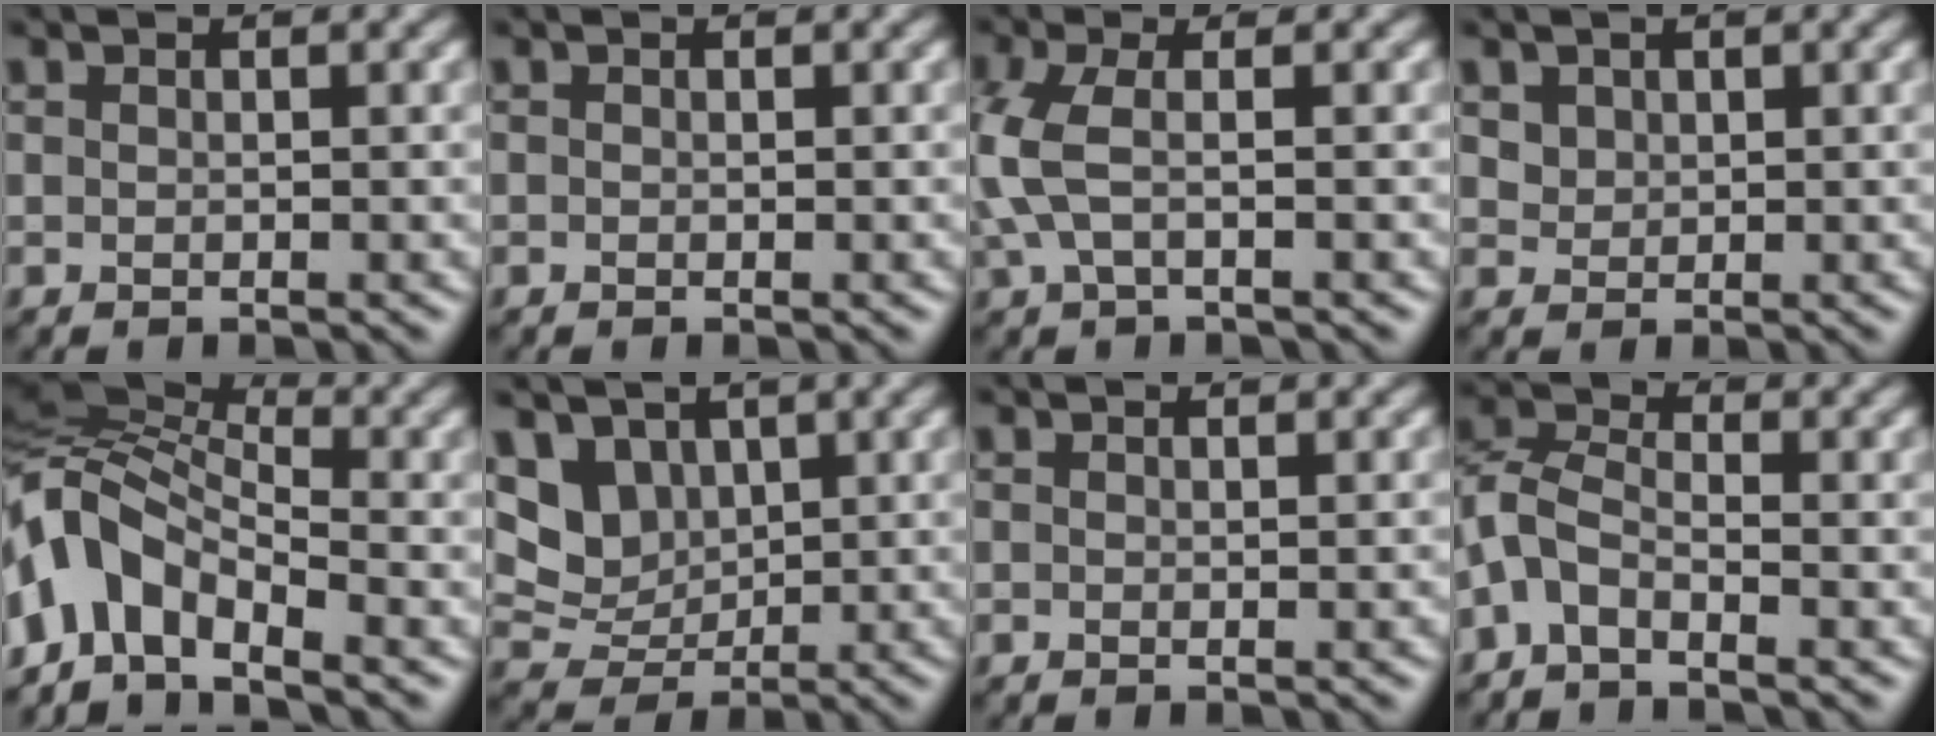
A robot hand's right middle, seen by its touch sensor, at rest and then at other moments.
{"total": 0.0}
{"total": 3.2, "force": [0.1, 1.2, 3.0], "torque": [-0.086, 0.001, 0.001]}
{"total": 1.1, "force": [0.8, 0.7, -0.2], "torque": [0.001, -0.001, 0.021]}
{"total": 8.5, "force": [-3.5, 4.8, 6.0], "torque": [-0.112, 0.023, -0.084]}
{"total": 3.9, "force": [2.1, 3.0, 1.2], "torque": [-0.035, -0.015, 0.058]}
{"total": 0.6, "force": [-0.2, 0.1, 0.5], "torque": [-0.004, -0.002, 0.001]}
{"total": 3.3, "force": [-2.1, 1.6, 2.0], "torque": [-0.050, 0.006, -0.051]}